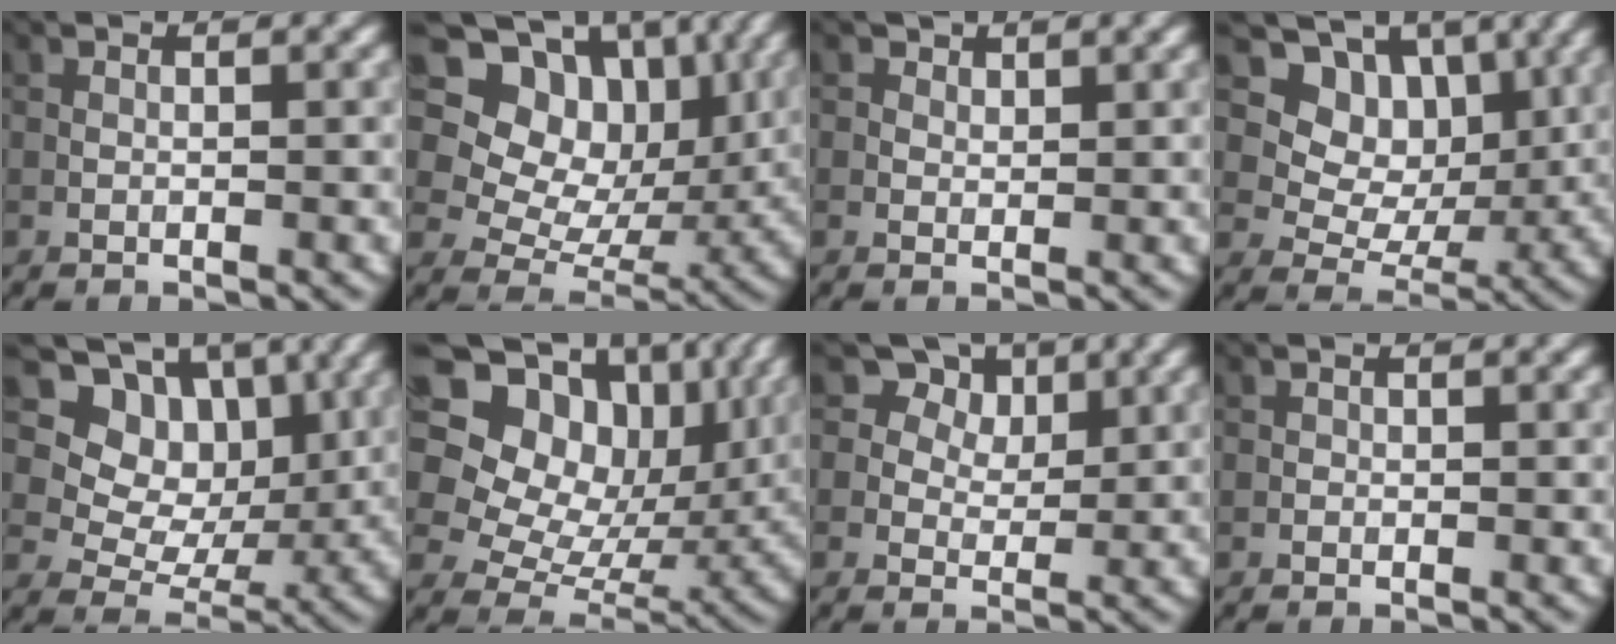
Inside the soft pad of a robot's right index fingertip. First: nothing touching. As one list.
[{"total": 15.0, "force": [7.1, 10.5, 8.1], "torque": [-0.154, 0.044, 0.130]}, {"total": 1.1, "force": [0.7, 0.8, 0.2], "torque": [-0.004, -0.002, 0.009]}, {"total": 9.0, "force": [3.9, 6.7, 4.6], "torque": [-0.074, -0.011, 0.057]}, {"total": 10.3, "force": [4.7, 7.5, 5.3], "torque": [-0.095, -0.002, 0.078]}, {"total": 18.0, "force": [6.3, 13.3, 10.4], "torque": [-0.229, 0.050, 0.121]}, {"total": 5.3, "force": [3.1, 3.7, 2.4], "torque": [-0.043, -0.004, 0.039]}, {"total": 0.0}]